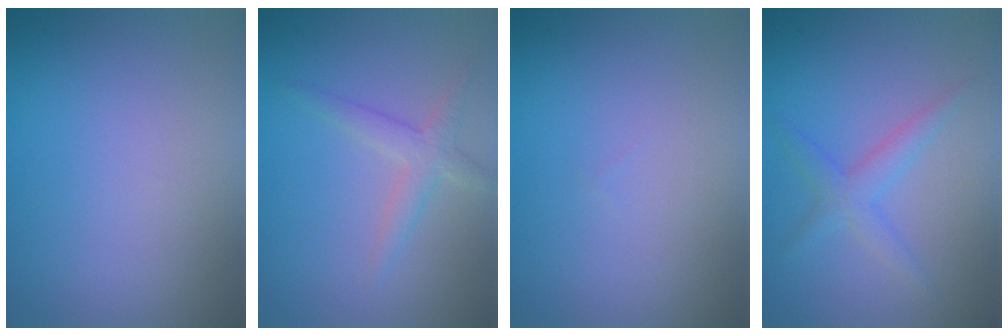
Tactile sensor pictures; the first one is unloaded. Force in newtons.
{"total": 2.2, "press": 2.2, "slide": 0.1}
{"total": 0.0}
{"total": 2.3, "press": 2.3, "slide": 0.2}